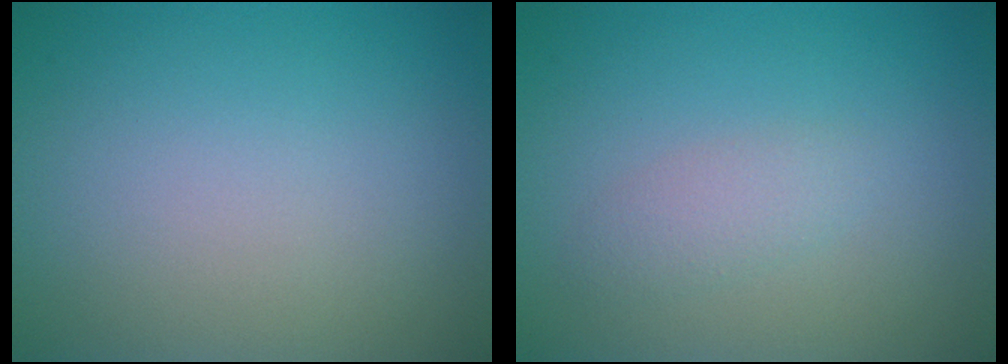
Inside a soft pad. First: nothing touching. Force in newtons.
{"total": 1.5, "press": 1.5, "slide": 0.1}